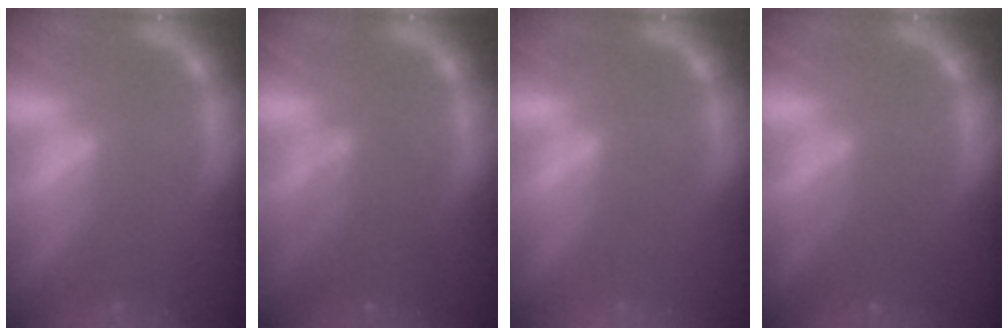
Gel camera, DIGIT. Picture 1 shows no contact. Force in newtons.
{"total": 4.0}
{"total": 0.0}
{"total": 2.5}